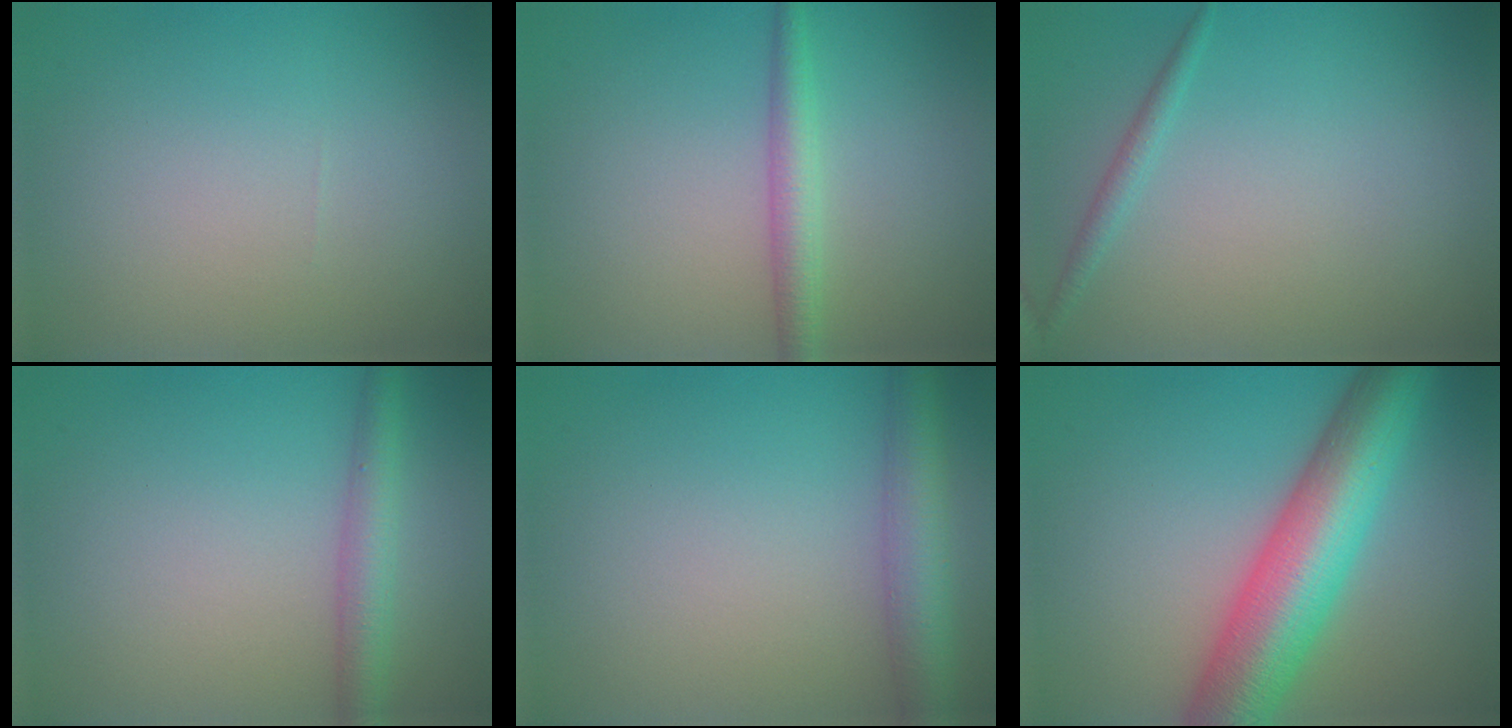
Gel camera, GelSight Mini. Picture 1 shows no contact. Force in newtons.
{"total": 2.5, "press": 2.5, "slide": 0.1}
{"total": 1.2, "press": 1.2, "slide": 0.1}
{"total": 2.9, "press": 2.9, "slide": 0.1}
{"total": 4.4, "press": 4.4, "slide": 0.1}
{"total": 10.0, "press": 10.0, "slide": 0.3}